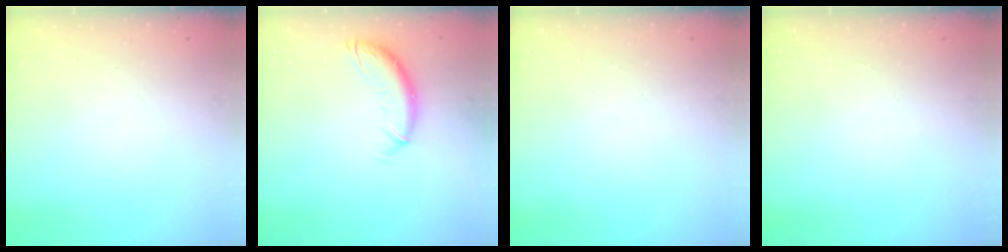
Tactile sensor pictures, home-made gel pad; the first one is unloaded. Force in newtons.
{"total": 10.7, "press": 10.6, "slide": 1.5}
{"total": 0.0}
{"total": 0.0}